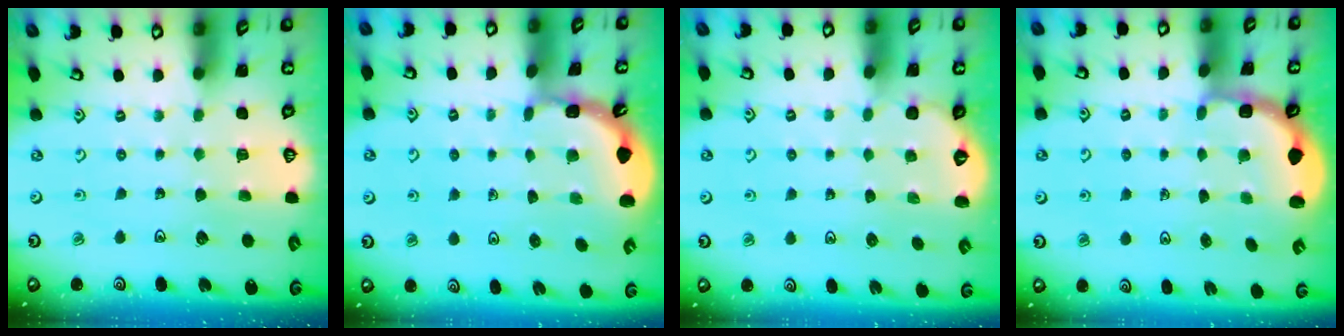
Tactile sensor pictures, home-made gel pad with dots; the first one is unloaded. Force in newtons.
{"total": 1.5, "press": 1.5, "slide": 0.1}
{"total": 1.9, "press": 0.7, "slide": 1.8}
{"total": 2.8, "press": 2.3, "slide": 1.7}